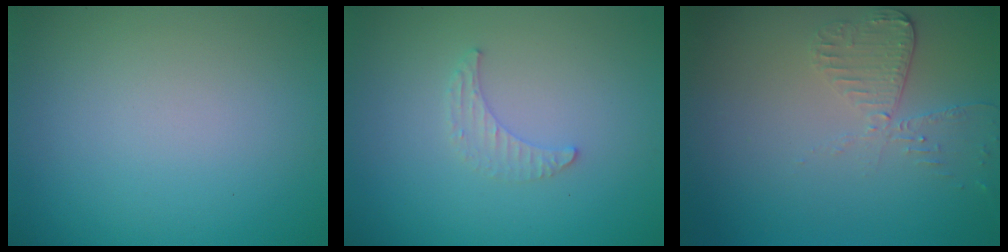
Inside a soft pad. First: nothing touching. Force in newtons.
{"total": 1.3, "press": 1.3, "slide": 0.4}
{"total": 2.7, "press": 2.4, "slide": 1.2}